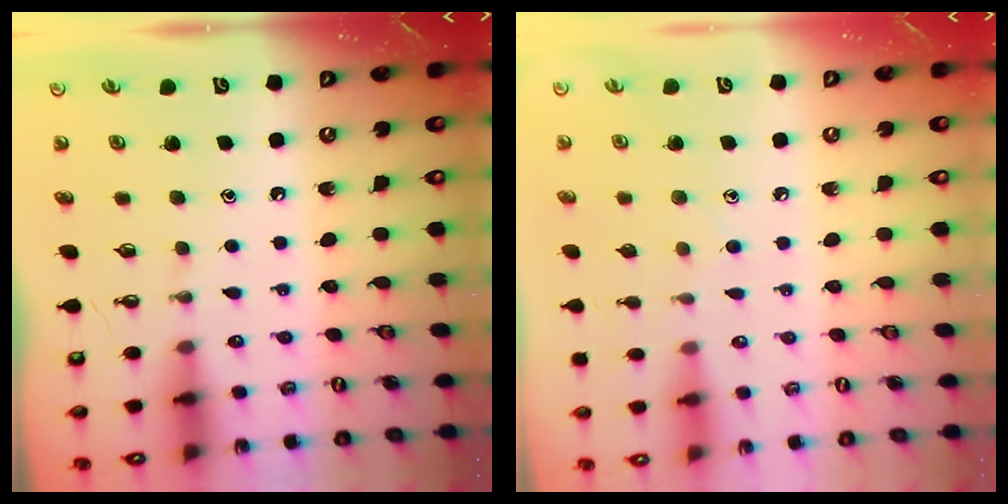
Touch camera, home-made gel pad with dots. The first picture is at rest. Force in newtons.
{"total": 6.1, "press": 6.0, "slide": 0.6}